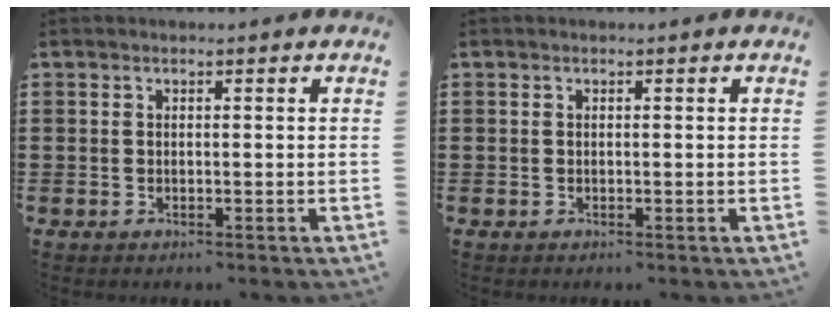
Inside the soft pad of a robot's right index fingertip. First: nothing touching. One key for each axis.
{"total": 0.0}